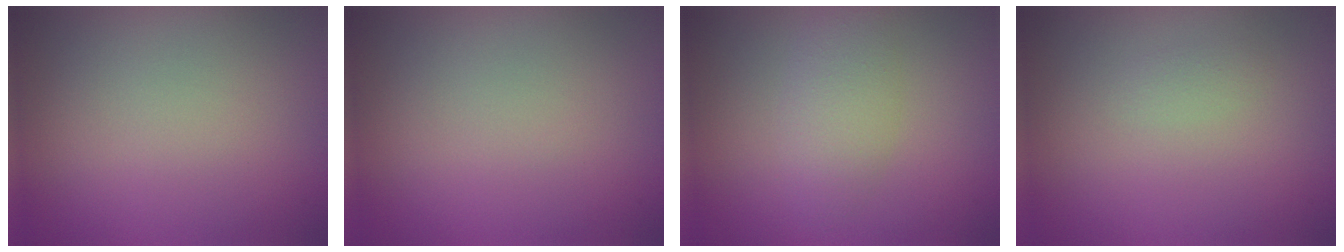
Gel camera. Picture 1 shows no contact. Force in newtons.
{"total": 0.0}
{"total": 2.8, "press": 2.8, "slide": 0.1}
{"total": 0.7, "press": 0.7, "slide": 0.1}